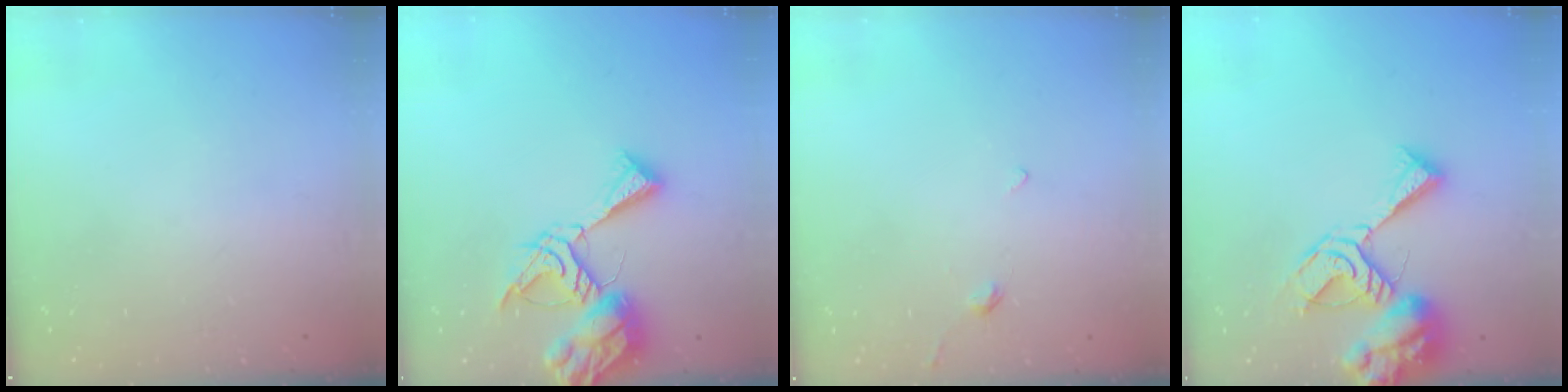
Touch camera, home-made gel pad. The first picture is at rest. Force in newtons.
{"total": 12.6, "press": 12.6, "slide": 1.2}
{"total": 1.7, "press": 1.6, "slide": 0.5}
{"total": 14.0, "press": 13.9, "slide": 1.4}